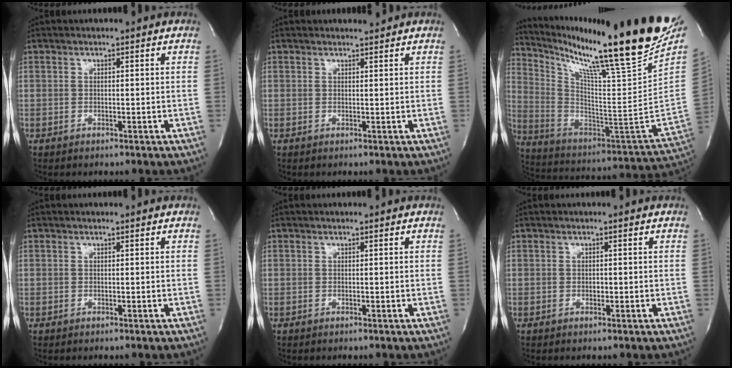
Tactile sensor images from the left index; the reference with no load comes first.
{"total": 0.5, "force": [0.5, -0.1, -0.1], "torque": [-0.006, -0.009, 0.009]}
{"total": 28.0, "force": [20.8, -0.3, 18.8], "torque": [-0.319, -0.075, 0.319]}
{"total": 0.0}
{"total": 0.0}
{"total": 0.6, "force": [-0.5, 0.3, 0.3], "torque": [-0.003, -0.002, -0.008]}